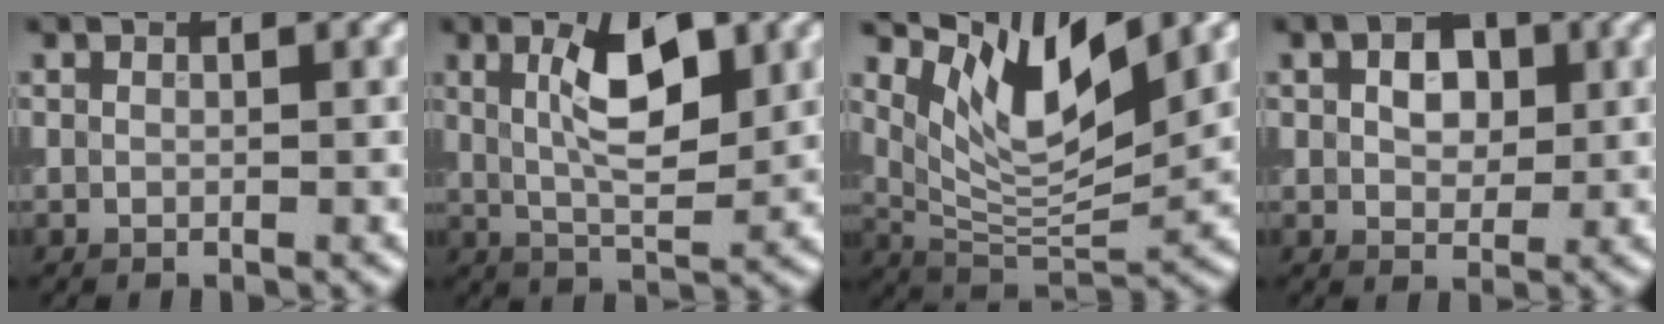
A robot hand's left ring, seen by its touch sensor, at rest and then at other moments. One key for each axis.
{"total": 5.7, "fx": 1.7, "fy": 2.0, "fz": 5.1, "tx": -0.087, "ty": 0.001, "tz": 0.029}
{"total": 7.8, "fx": 4.3, "fy": 2.4, "fz": 6.0, "tx": -0.112, "ty": -0.011, "tz": 0.083}
{"total": 3.3, "fx": 0.8, "fy": 2.3, "fz": 2.3, "tx": -0.040, "ty": 0.003, "tz": 0.009}